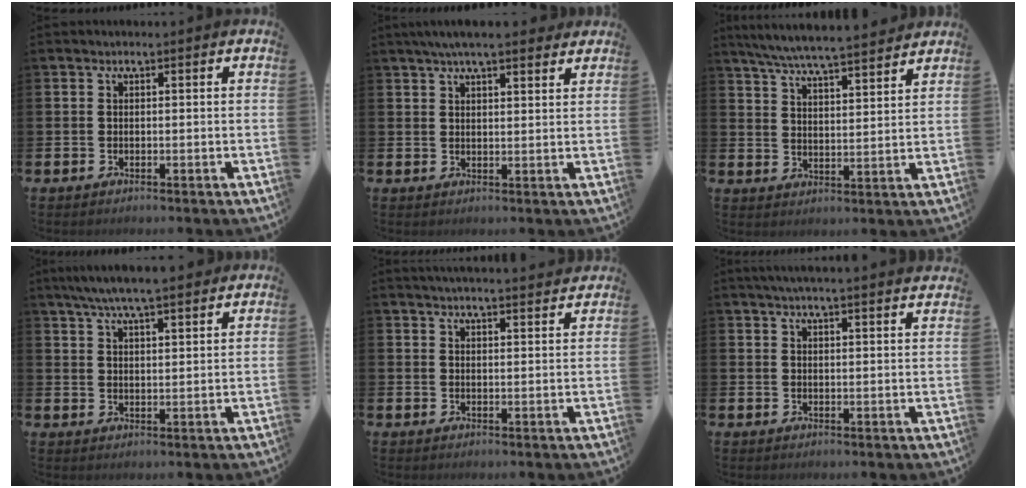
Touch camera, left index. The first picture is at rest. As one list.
[{"total": 5.1, "force": [4.6, 0.7, 2.1], "torque": [-0.036, -0.014, 0.079]}, {"total": 6.8, "force": [6.6, 0.0, 1.7], "torque": [-0.054, -0.044, 0.115]}, {"total": 6.5, "force": [6.0, 0.5, 2.5], "torque": [-0.055, -0.019, 0.106]}, {"total": 3.5, "force": [3.5, -0.3, 0.2], "torque": [-0.004, -0.022, 0.062]}, {"total": 3.7, "force": [3.6, -0.7, 0.7], "torque": [-0.020, -0.015, 0.065]}]